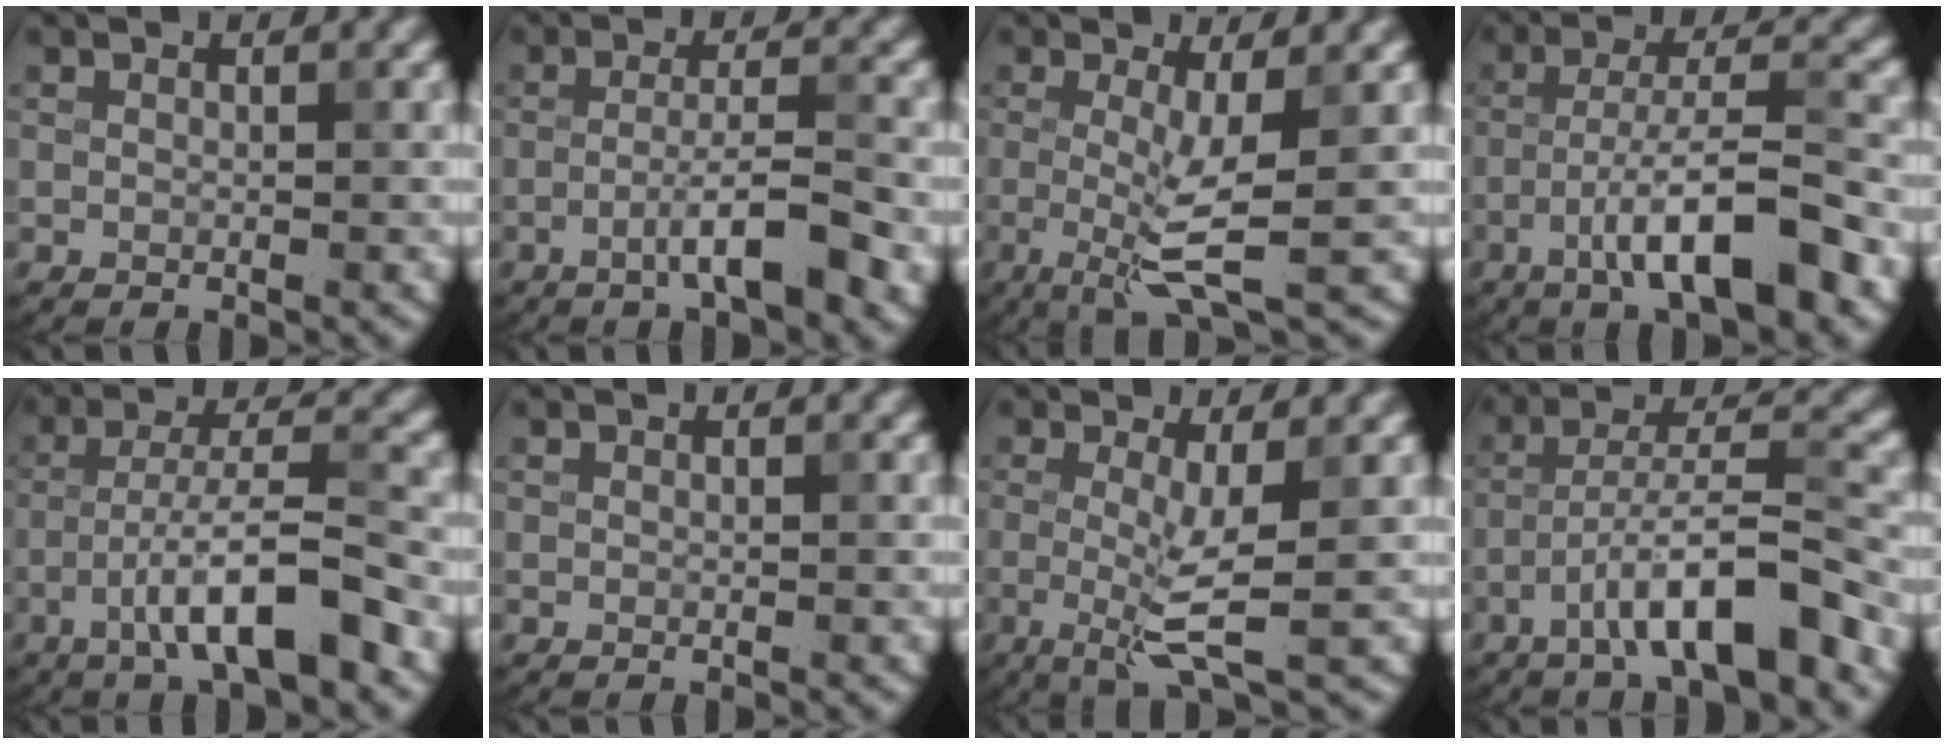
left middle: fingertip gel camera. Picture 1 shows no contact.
{"total": 5.0, "force": [-2.1, 0.7, 4.4], "torque": [-0.074, 0.009, -0.038]}
{"total": 4.9, "force": [-0.5, 0.9, 4.8], "torque": [-0.092, -0.012, -0.012]}
{"total": 8.6, "force": [-4.1, 1.7, 7.3], "torque": [-0.117, 0.015, -0.071]}
{"total": 7.5, "force": [-3.6, 1.3, 6.5], "torque": [-0.109, 0.015, -0.064]}
{"total": 0.0}
{"total": 4.4, "force": [-0.4, 0.7, 4.3], "torque": [-0.087, -0.013, -0.011]}
{"total": 7.9, "force": [-4.4, 1.4, 6.4], "torque": [-0.106, 0.021, -0.072]}